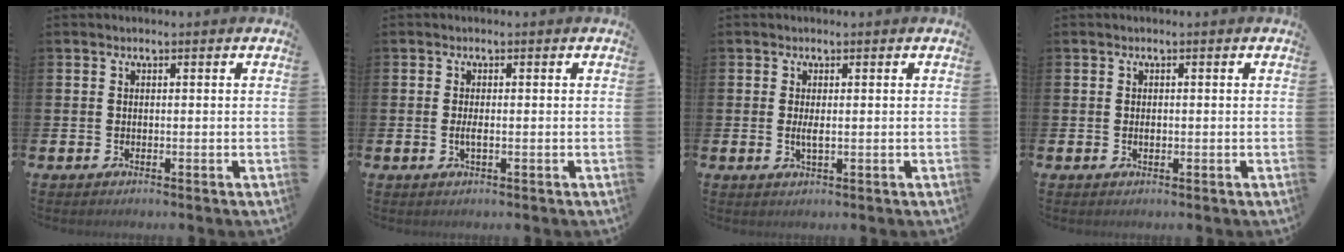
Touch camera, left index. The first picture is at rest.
{"total": 1.3, "force": [-0.2, 0.4, 1.2], "torque": [-0.031, 0.003, -0.002]}
{"total": 1.5, "force": [0.1, 0.4, 1.5], "torque": [-0.029, 0.000, 0.001]}
{"total": 0.7, "force": [-0.1, 0.5, 0.6], "torque": [-0.012, 0.003, -0.003]}